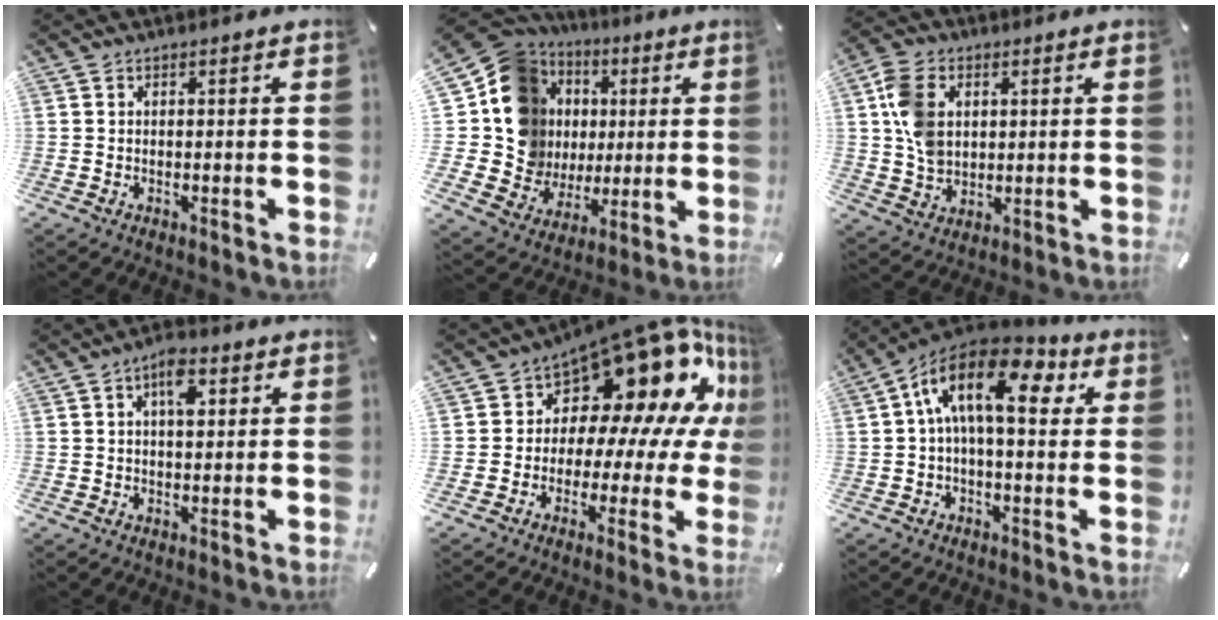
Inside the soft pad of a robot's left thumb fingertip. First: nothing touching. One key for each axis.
{"total": 18.2, "fx": 3.6, "fy": 16.1, "fz": 7.6, "tx": -0.156, "ty": -0.038, "tz": 0.088}
{"total": 9.9, "fx": 2.3, "fy": 7.5, "fz": 5.9, "tx": -0.136, "ty": 0.003, "tz": 0.042}
{"total": 6.3, "fx": 2.1, "fy": 3.1, "fz": 5.0, "tx": -0.071, "ty": -0.002, "tz": 0.029}
{"total": 16.8, "fx": 10.6, "fy": 8.8, "fz": 9.6, "tx": -0.145, "ty": -0.102, "tz": 0.181}
{"total": 17.0, "fx": 4.5, "fy": 7.9, "fz": 14.4, "tx": -0.260, "ty": -0.013, "tz": 0.069}